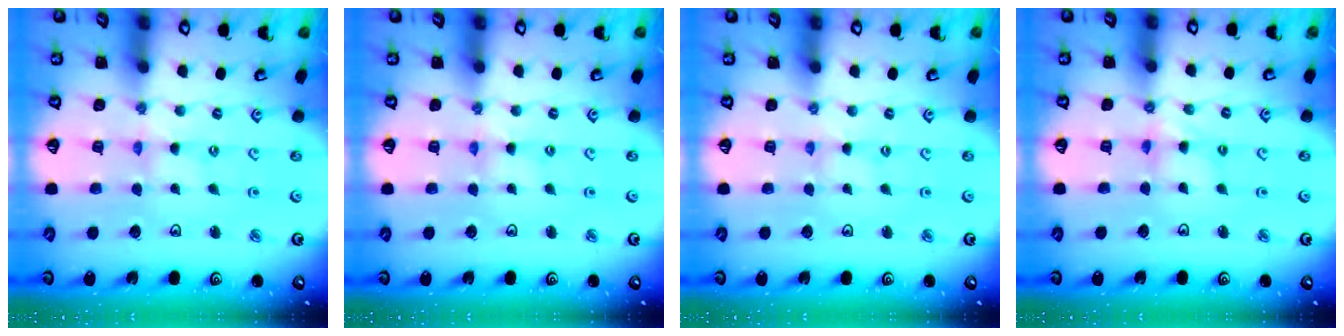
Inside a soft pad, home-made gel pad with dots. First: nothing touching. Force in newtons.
{"total": 2.2, "press": 2.2, "slide": 0.4}
{"total": 0.0}
{"total": 5.6, "press": 5.6, "slide": 0.5}